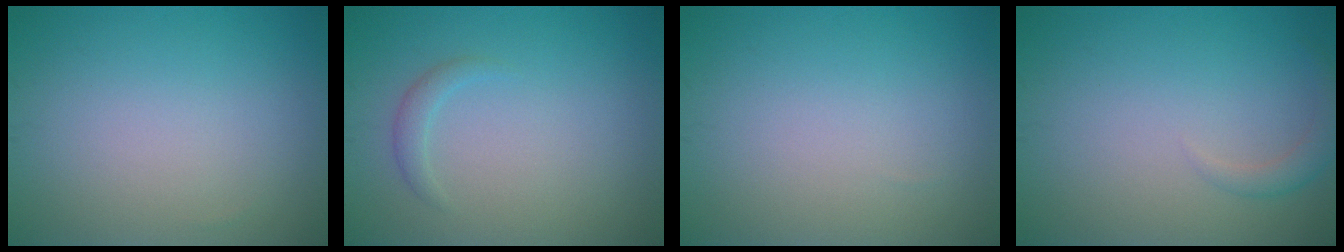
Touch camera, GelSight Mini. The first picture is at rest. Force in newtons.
{"total": 1.2, "press": 1.2, "slide": 0.0}
{"total": 0.0}
{"total": 1.5, "press": 1.5, "slide": 0.1}